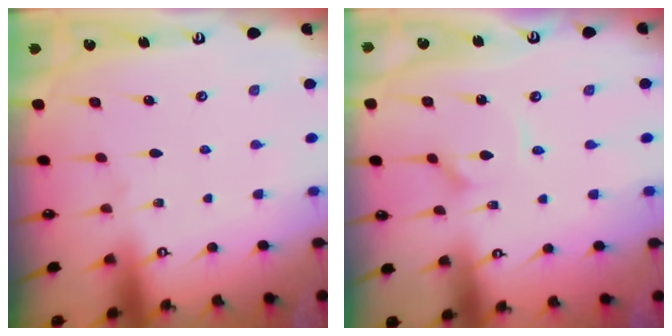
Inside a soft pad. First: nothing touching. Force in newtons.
{"total": 2.2, "press": 2.2, "slide": 0.4}